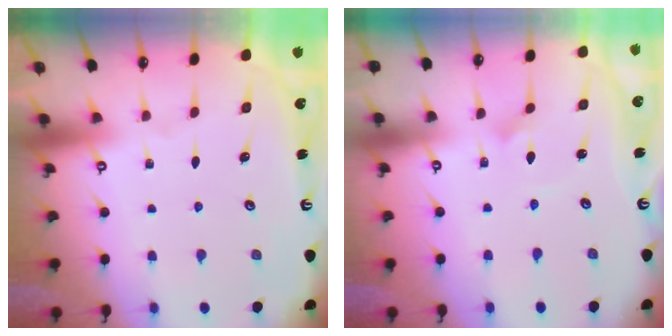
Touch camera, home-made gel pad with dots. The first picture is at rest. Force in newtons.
{"total": 0.9, "press": 0.9, "slide": 0.1}